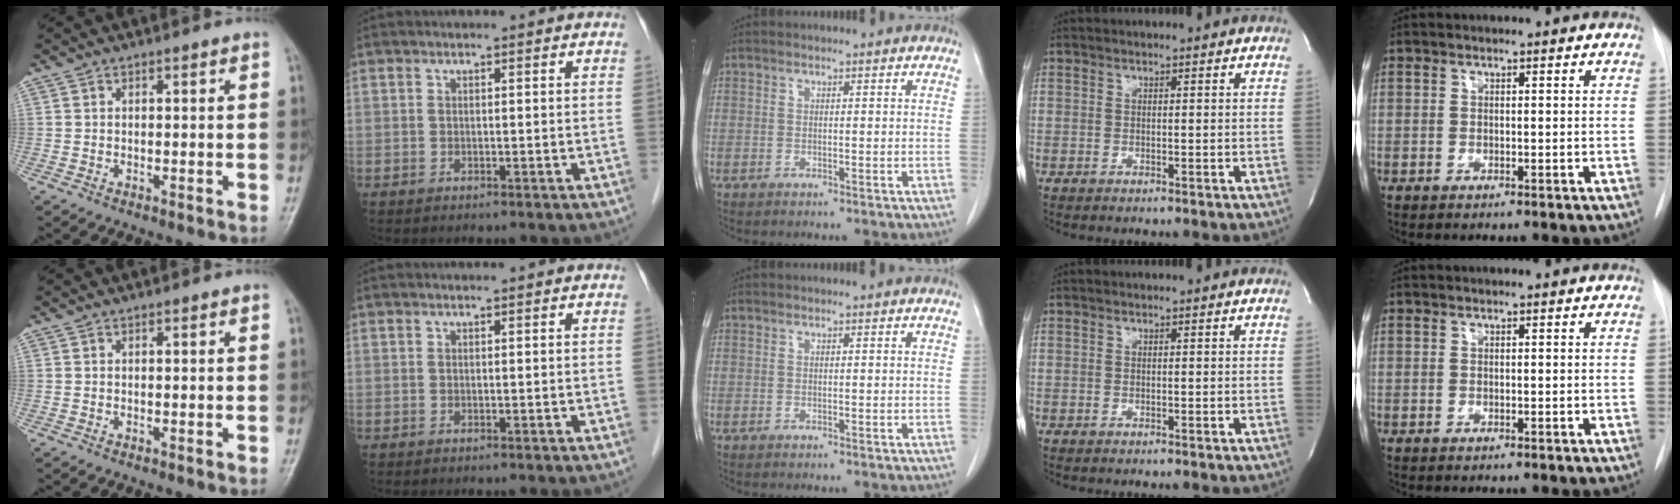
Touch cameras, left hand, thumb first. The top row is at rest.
{}